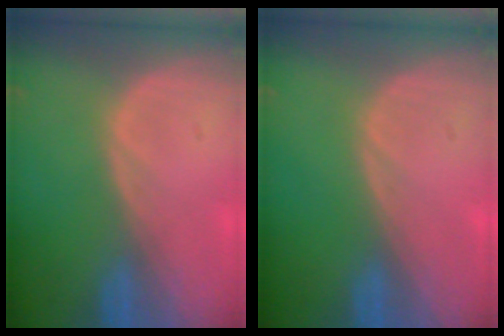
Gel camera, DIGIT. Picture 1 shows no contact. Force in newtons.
{"total": 0.0}